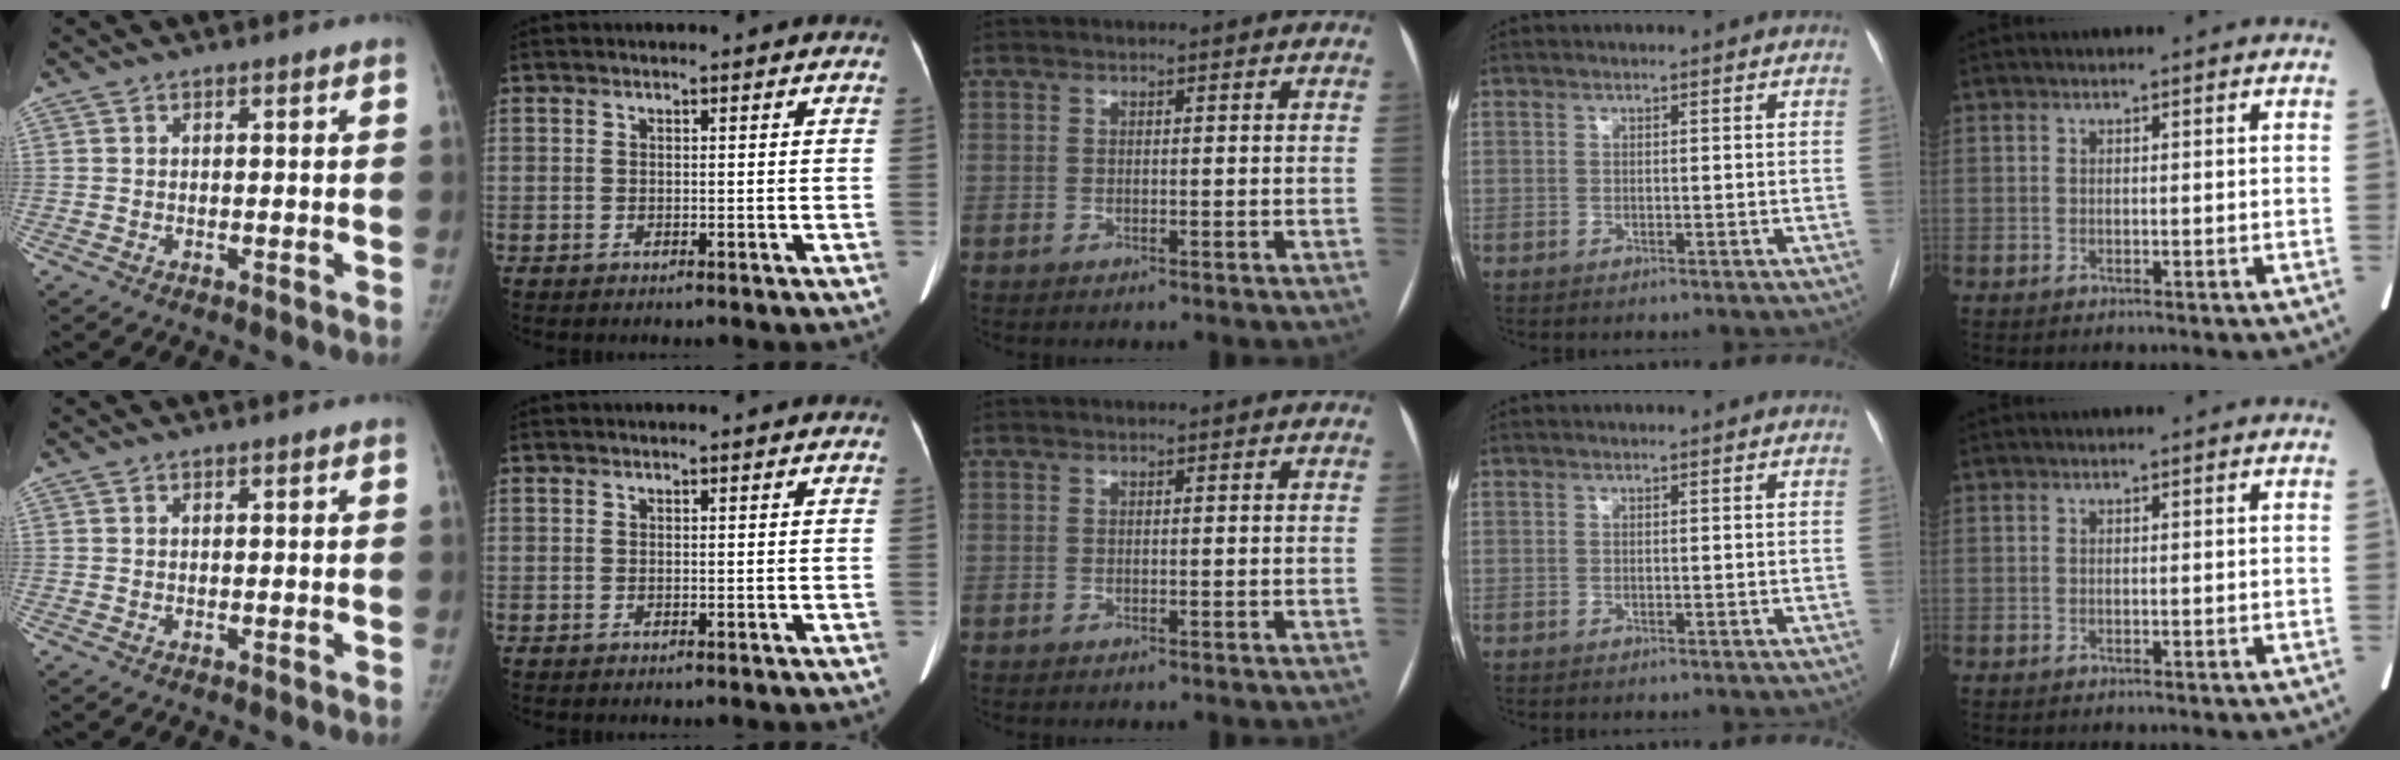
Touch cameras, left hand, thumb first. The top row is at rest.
{}